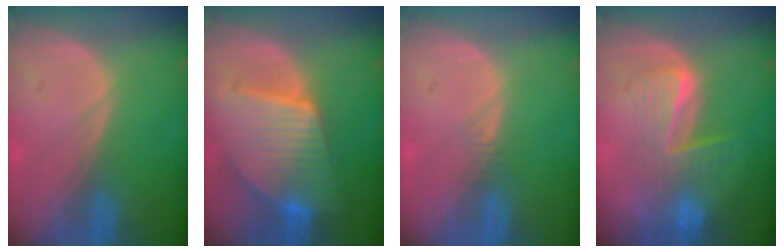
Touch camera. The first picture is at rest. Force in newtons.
{"total": 10.0, "press": 10.0, "slide": 0.7}
{"total": 0.9, "press": 0.8, "slide": 0.4}
{"total": 6.4, "press": 6.2, "slide": 1.5}